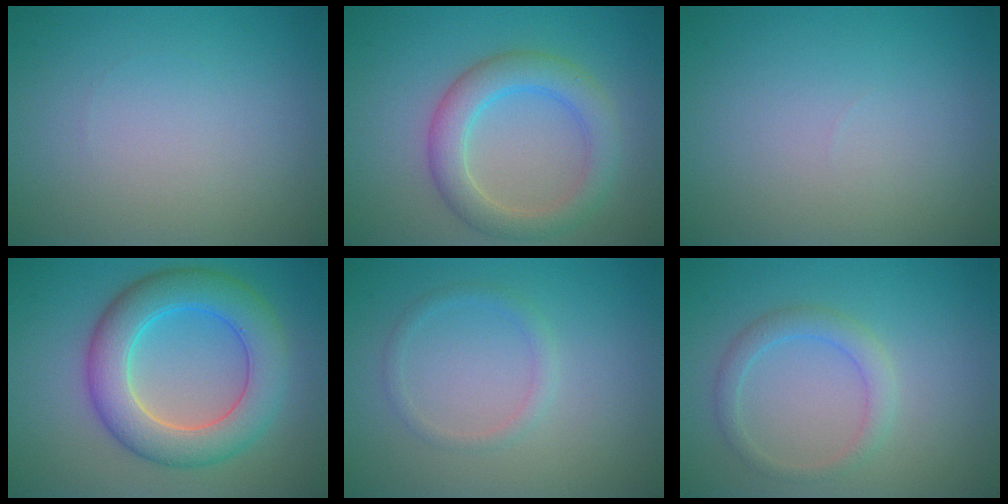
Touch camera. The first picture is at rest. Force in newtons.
{"total": 4.5, "press": 4.5, "slide": 0.1}
{"total": 0.0}
{"total": 7.4, "press": 7.4, "slide": 0.2}
{"total": 1.3, "press": 1.3, "slide": 0.1}
{"total": 2.1, "press": 2.1, "slide": 0.1}